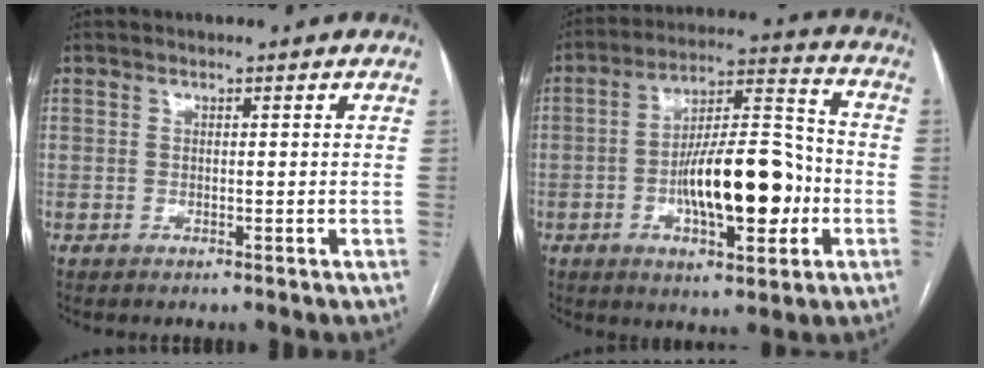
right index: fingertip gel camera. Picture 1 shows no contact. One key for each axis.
{"total": 16.1, "fx": -3.7, "fy": 5.1, "fz": 14.8, "tx": -0.247, "ty": 0.021, "tz": -0.055}